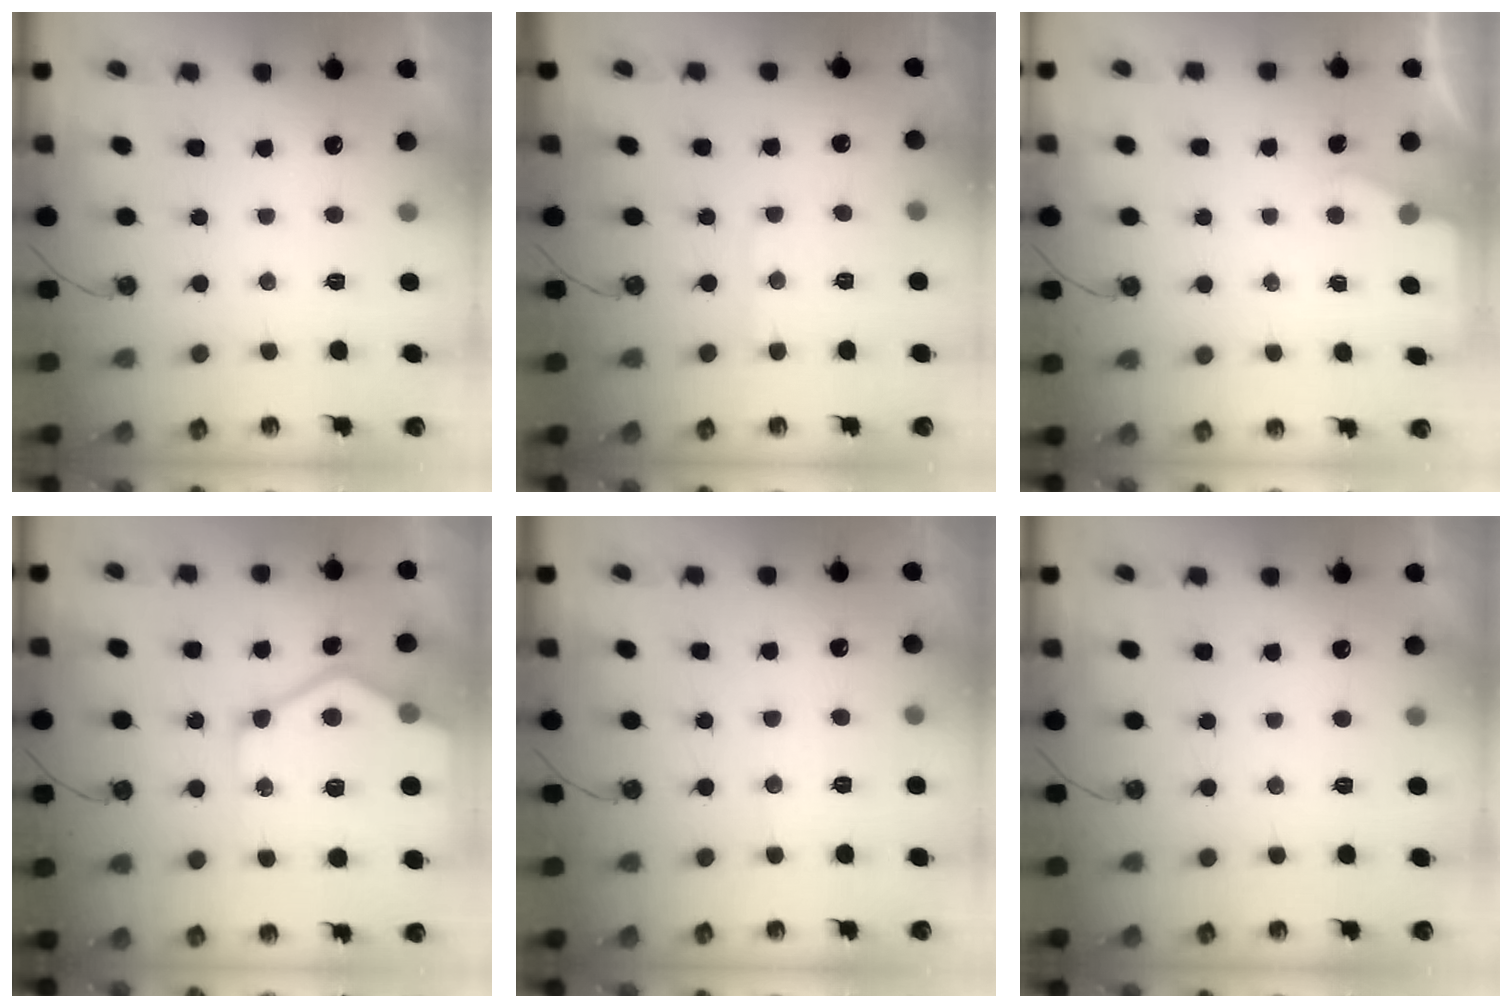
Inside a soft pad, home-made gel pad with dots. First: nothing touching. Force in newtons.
{"total": 2.5, "press": 2.5, "slide": 0.4}
{"total": 2.1, "press": 2.1, "slide": 0.3}
{"total": 20.1, "press": 20.0, "slide": 2.0}
{"total": 5.5, "press": 5.5, "slide": 0.2}
{"total": 0.0}